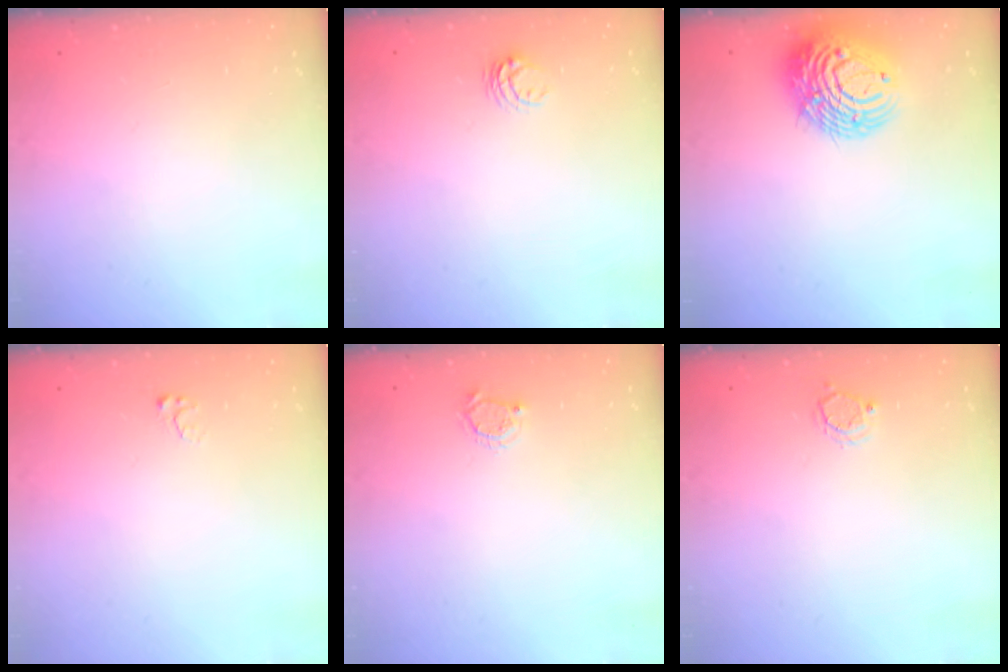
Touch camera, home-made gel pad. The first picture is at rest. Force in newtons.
{"total": 3.7, "press": 3.7, "slide": 0.5}
{"total": 13.9, "press": 13.8, "slide": 1.9}
{"total": 2.5, "press": 2.5, "slide": 0.3}
{"total": 3.1, "press": 3.1, "slide": 0.4}
{"total": 3.4, "press": 3.4, "slide": 0.4}